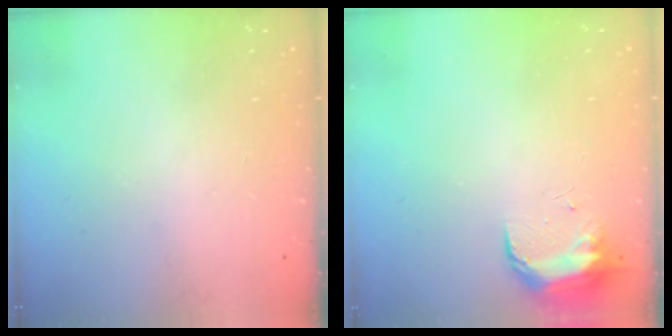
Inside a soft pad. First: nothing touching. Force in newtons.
{"total": 8.9, "press": 8.9, "slide": 0.8}